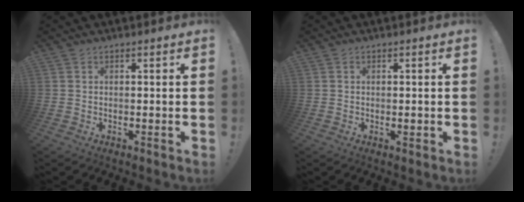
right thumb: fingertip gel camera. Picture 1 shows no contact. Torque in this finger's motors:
{"motor_torque": [0.30, 0.17, 0.15, -0.25, -0.03]}